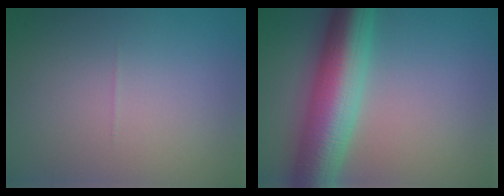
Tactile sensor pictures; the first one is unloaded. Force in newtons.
{"total": 9.6, "press": 9.6, "slide": 0.1}